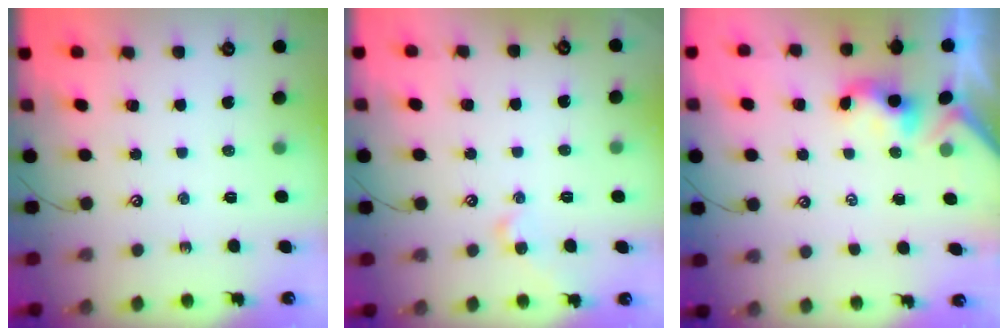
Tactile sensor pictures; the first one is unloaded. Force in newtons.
{"total": 2.5, "press": 2.5, "slide": 0.4}
{"total": 0.6, "press": 0.5, "slide": 0.3}